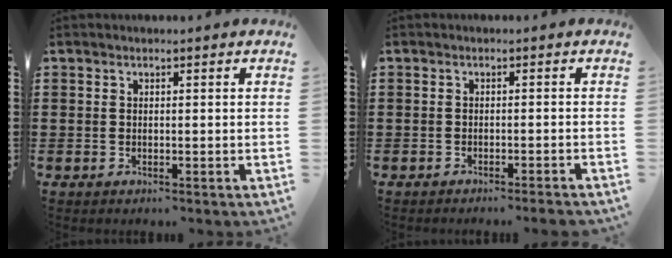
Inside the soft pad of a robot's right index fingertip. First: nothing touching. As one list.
[{"total": 1.3, "force": [-1.2, -0.2, 0.4], "torque": [-0.008, 0.001, -0.023]}]